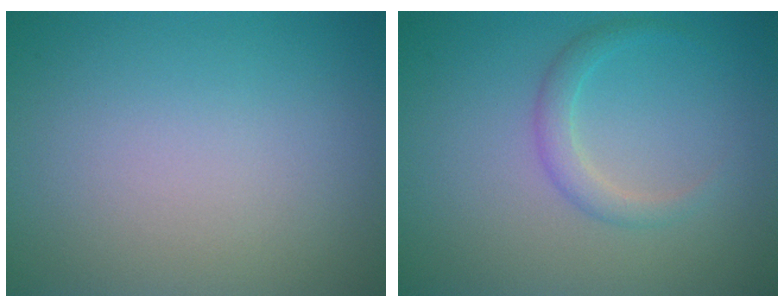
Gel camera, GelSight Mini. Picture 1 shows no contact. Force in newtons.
{"total": 1.8, "press": 1.8, "slide": 0.2}